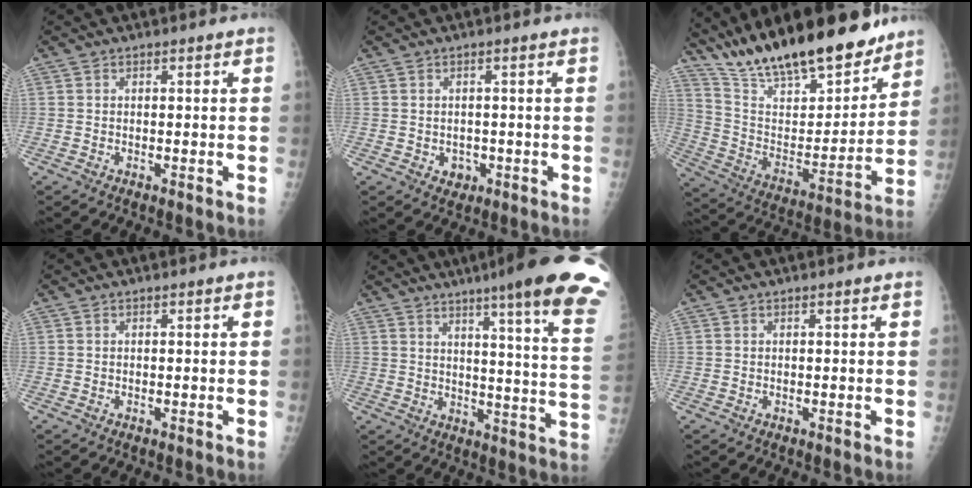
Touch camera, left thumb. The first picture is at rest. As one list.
[{"total": 2.3, "force": [-0.6, 2.0, 1.0], "torque": [-0.004, 0.002, 0.000]}, {"total": 25.9, "force": [21.1, 7.6, 12.9], "torque": [-0.182, -0.090, 0.357]}, {"total": 0.0}, {"total": 23.2, "force": [15.5, 1.7, 17.1], "torque": [-0.210, -0.075, 0.188]}, {"total": 0.0}]